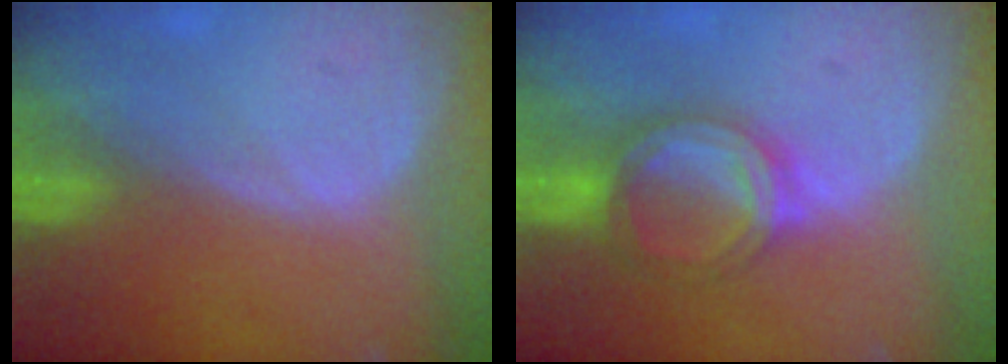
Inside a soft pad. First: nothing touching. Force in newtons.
{"total": 5.9, "press": 5.5, "slide": 2.0}